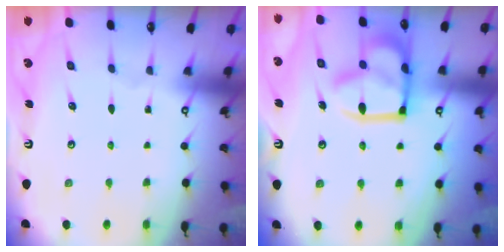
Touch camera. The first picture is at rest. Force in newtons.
{"total": 17.2, "press": 17.1, "slide": 1.7}